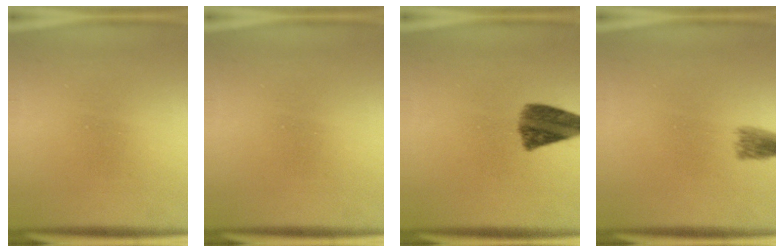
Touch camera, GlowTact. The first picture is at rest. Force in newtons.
{"total": 0.0}
{"total": 7.3}
{"total": 2.0}